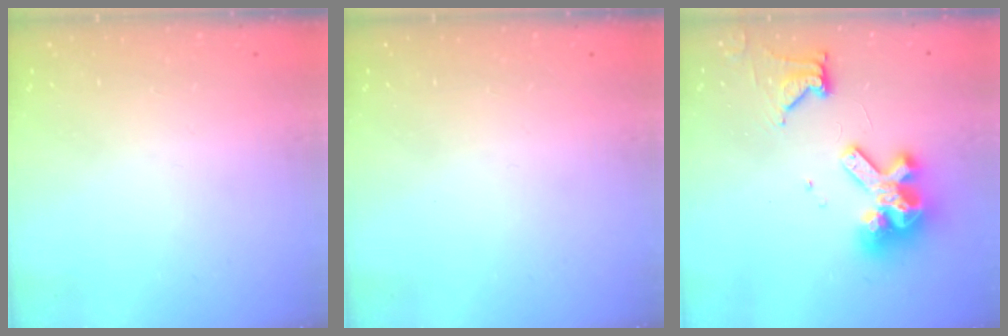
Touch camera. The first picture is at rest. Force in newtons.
{"total": 0.0}
{"total": 14.7, "press": 14.5, "slide": 1.8}